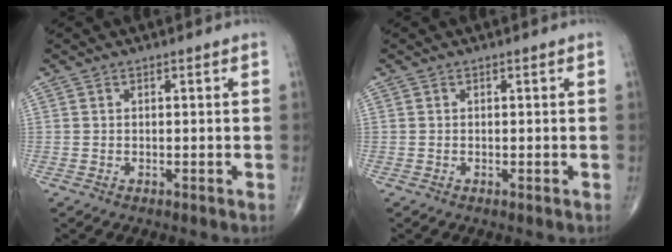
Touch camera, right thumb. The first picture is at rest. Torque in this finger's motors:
{"motor_torque": [1.94, 1.67, -0.05, -0.10, -0.02]}